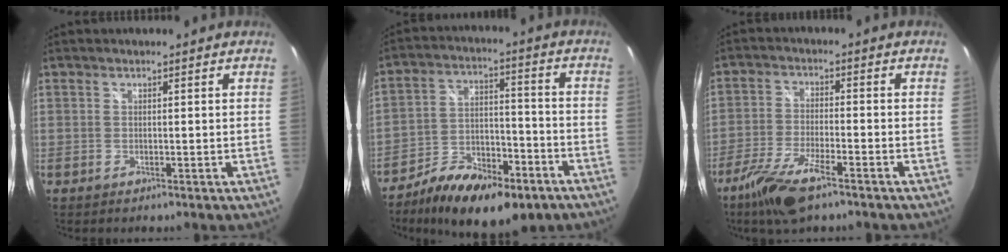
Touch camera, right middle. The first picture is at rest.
{"total": 18.7, "force": [-12.2, 8.1, 11.7], "torque": [-0.203, -0.012, -0.186]}
{"total": 10.2, "force": [-6.9, 2.3, 7.1], "torque": [-0.167, -0.023, -0.134]}